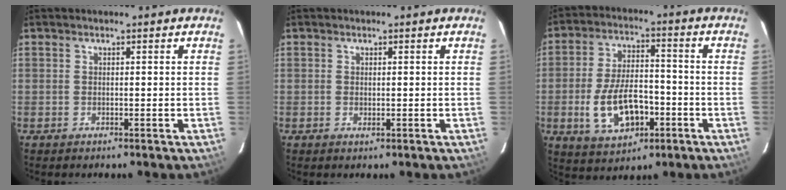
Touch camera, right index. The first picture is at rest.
{"total": 0.6, "force": [0.1, 0.3, 0.5], "torque": [-0.008, -0.001, 0.001]}
{"total": 12.7, "force": [-4.2, 6.6, 9.9], "torque": [-0.202, 0.003, -0.057]}